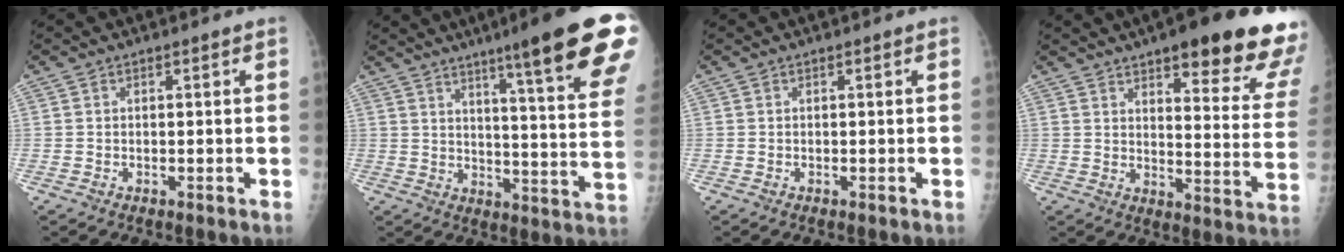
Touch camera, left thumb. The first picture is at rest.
{"total": 22.7, "force": [14.5, 1.7, 17.4], "torque": [-0.216, -0.072, 0.191]}
{"total": 0.0}
{"total": 23.5, "force": [15.8, 5.3, 16.6], "torque": [-0.183, -0.064, 0.194]}